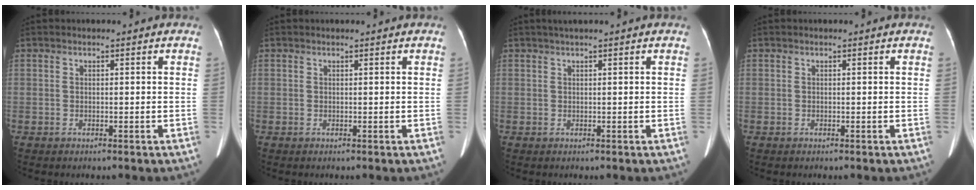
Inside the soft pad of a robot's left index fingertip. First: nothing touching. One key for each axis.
{"total": 1.0, "fx": 1.0, "fy": 0.2, "fz": 0.3, "tx": -0.011, "ty": 0.010, "tz": 0.010}
{"total": 2.8, "fx": 2.1, "fy": -0.3, "fz": 1.7, "tx": -0.022, "ty": 0.030, "tz": 0.036}
{"total": 0.0}